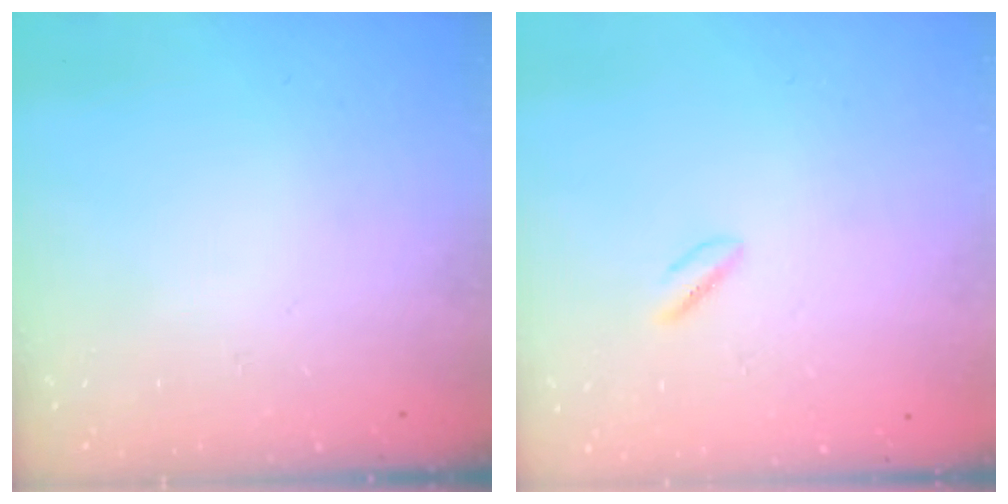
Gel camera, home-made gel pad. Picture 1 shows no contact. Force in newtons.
{"total": 1.7, "press": 1.4, "slide": 1.0}